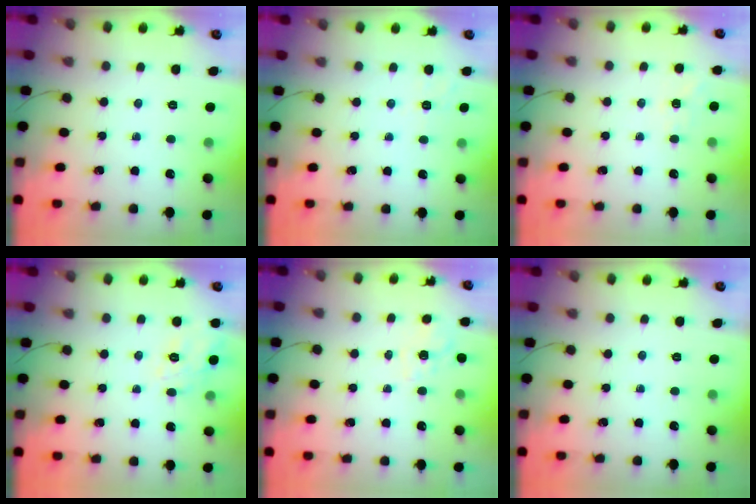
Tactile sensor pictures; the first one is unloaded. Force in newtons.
{"total": 2.3, "press": 1.5, "slide": 1.8}
{"total": 2.3, "press": 1.6, "slide": 1.7}
{"total": 11.4, "press": 11.4, "slide": 0.9}
{"total": 2.1, "press": 1.7, "slide": 1.1}
{"total": 0.0}